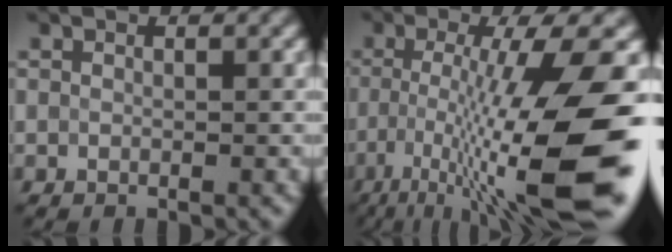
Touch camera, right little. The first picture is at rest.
{"total": 13.0, "force": [-4.2, 2.5, 12.0], "torque": [-0.197, -0.009, -0.065]}